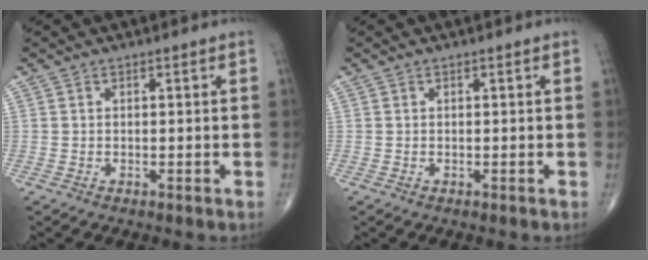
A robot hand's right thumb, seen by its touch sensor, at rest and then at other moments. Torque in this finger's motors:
{"motor_torque": [0.04, 0.05, 0.03, 0.03, 0.01]}